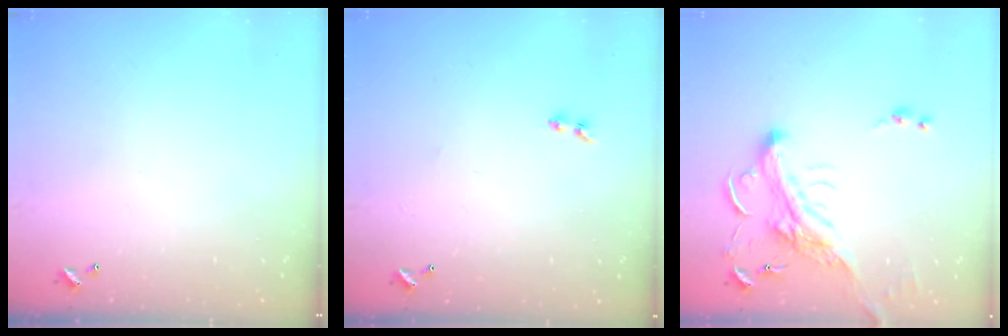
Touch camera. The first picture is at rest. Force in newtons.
{"total": 1.9, "press": 1.7, "slide": 0.9}
{"total": 3.9, "press": 3.7, "slide": 1.3}